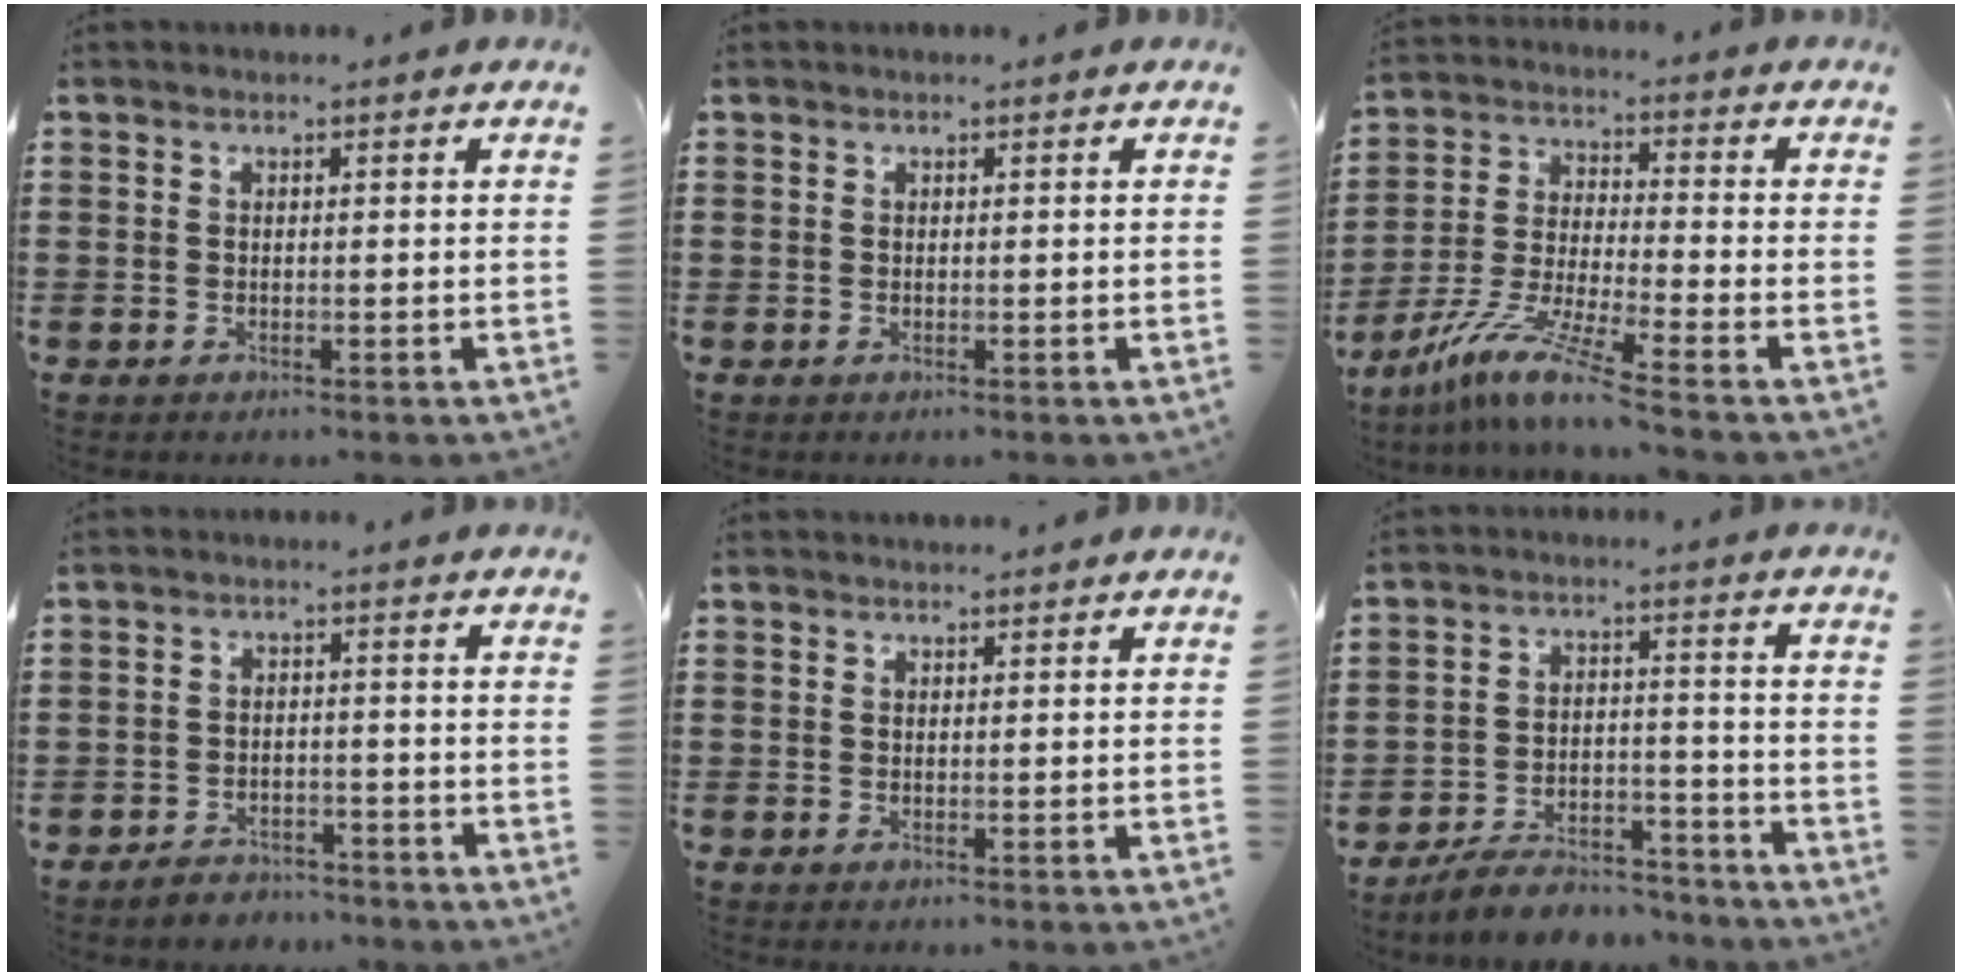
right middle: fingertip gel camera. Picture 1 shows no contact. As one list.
[{"total": 0.0}, {"total": 9.4, "force": [-7.3, 0.1, 5.9], "torque": [-0.125, -0.006, -0.147]}, {"total": 2.9, "force": [-2.8, 0.6, 0.0], "torque": [-0.006, 0.004, -0.061]}, {"total": 0.7, "force": [0.7, 0.1, 0.0], "torque": [0.006, -0.004, 0.012]}, {"total": 7.1, "force": [-6.8, 1.6, 1.7], "torque": [-0.024, 0.020, -0.129]}]